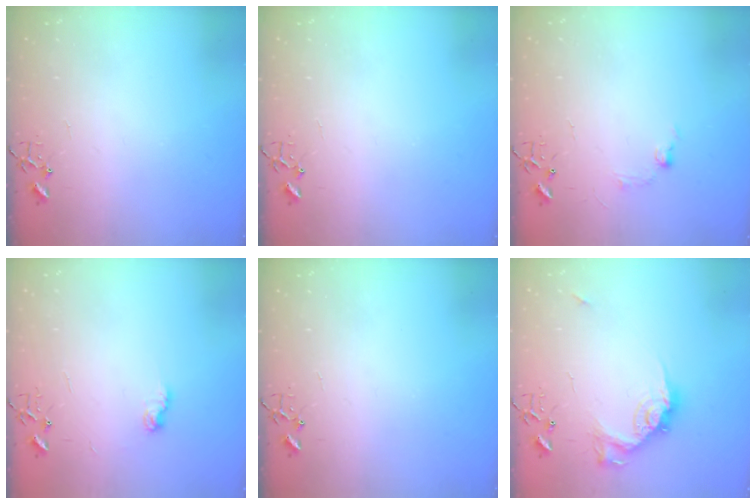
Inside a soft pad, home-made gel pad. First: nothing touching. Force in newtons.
{"total": 0.0}
{"total": 6.4, "press": 6.3, "slide": 0.9}
{"total": 6.3, "press": 6.3, "slide": 0.1}
{"total": 0.0}
{"total": 14.5, "press": 14.5, "slide": 1.2}